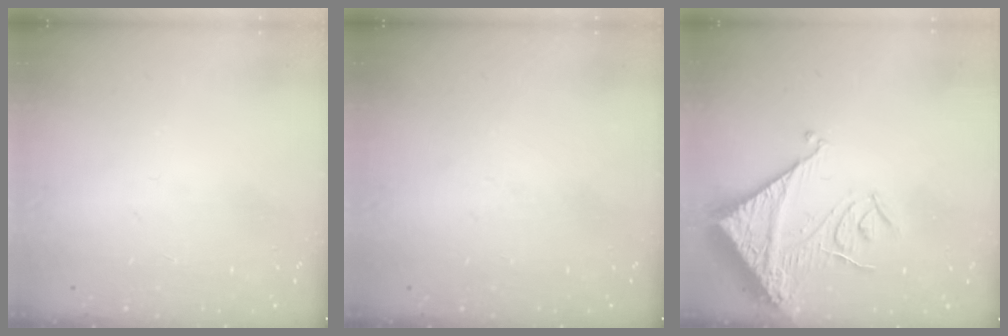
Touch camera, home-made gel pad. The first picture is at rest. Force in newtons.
{"total": 0.0}
{"total": 14.3, "press": 14.2, "slide": 1.6}